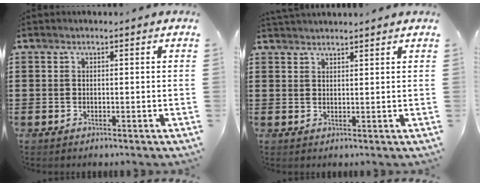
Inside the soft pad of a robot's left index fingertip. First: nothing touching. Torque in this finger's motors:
{"motor_torque": [2.14, 0.00, 0.25, 0.14]}